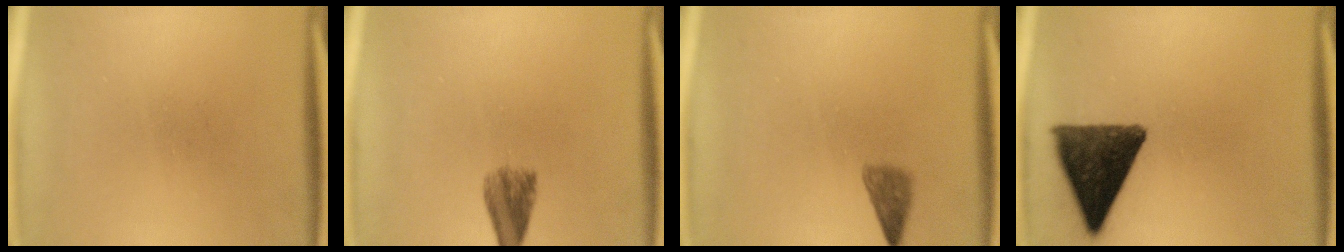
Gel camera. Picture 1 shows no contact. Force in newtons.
{"total": 4.1}
{"total": 2.1}
{"total": 12.5}